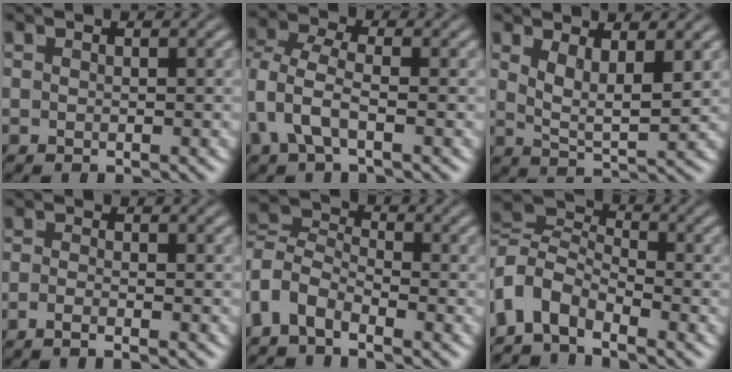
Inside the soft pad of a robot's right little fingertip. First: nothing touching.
{"total": 4.0, "force": [-0.5, 2.8, 2.9], "torque": [-0.084, -0.029, 0.000]}
{"total": 3.7, "force": [1.3, 1.5, 3.1], "torque": [-0.061, -0.014, 0.023]}
{"total": 2.1, "force": [-1.6, -0.8, 1.1], "torque": [-0.014, -0.004, -0.029]}
{"total": 7.6, "force": [-1.5, 6.8, 3.1], "torque": [-0.089, -0.026, -0.036]}
{"total": 8.6, "force": [-1.1, 7.0, 4.8], "torque": [-0.106, -0.024, -0.024]}